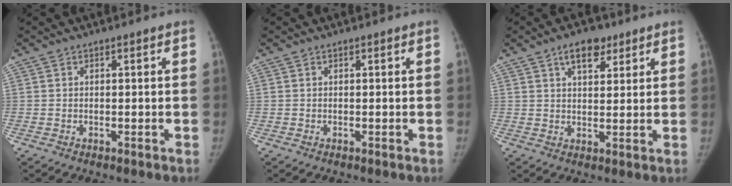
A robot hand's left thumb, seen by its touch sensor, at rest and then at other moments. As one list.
[{"total": 0.0}, {"total": 6.2, "force": [3.7, 3.3, 3.7], "torque": [-0.032, -0.017, 0.054]}]